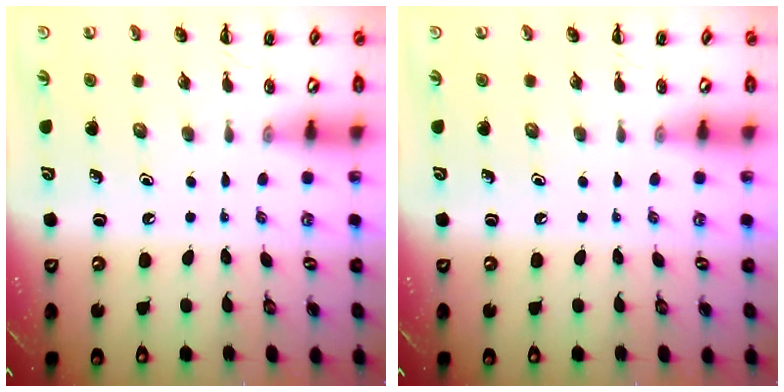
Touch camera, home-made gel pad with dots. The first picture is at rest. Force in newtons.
{"total": 0.0}